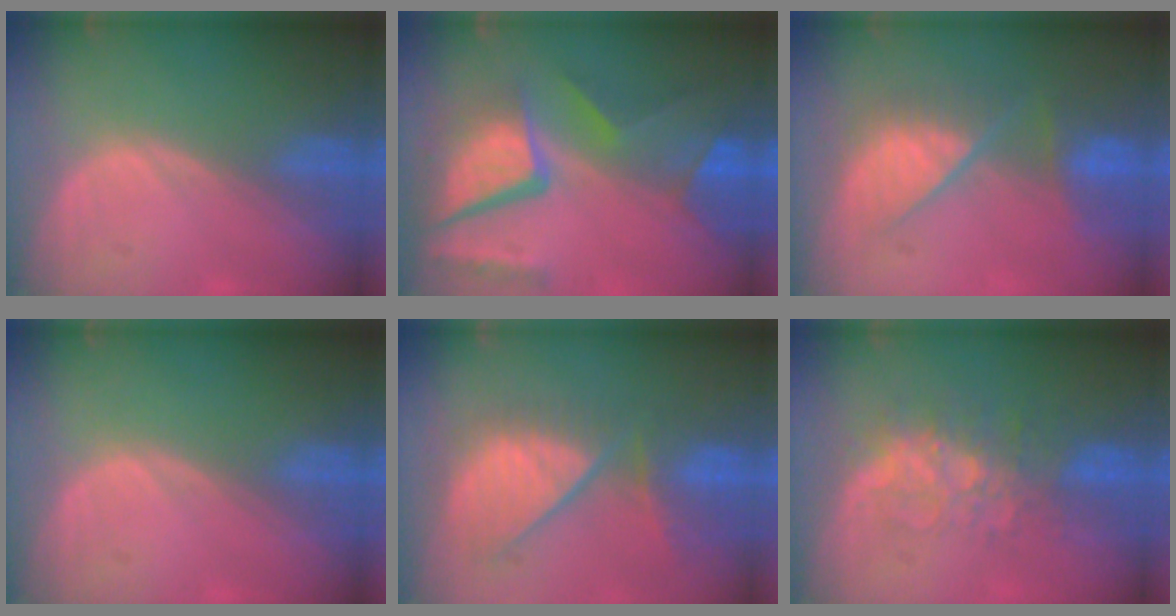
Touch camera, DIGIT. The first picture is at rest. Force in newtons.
{"total": 11.9, "press": 9.8, "slide": 6.8}
{"total": 7.7, "press": 7.5, "slide": 1.7}
{"total": 0.0}
{"total": 10.0, "press": 9.4, "slide": 3.2}
{"total": 8.0, "press": 7.3, "slide": 3.2}